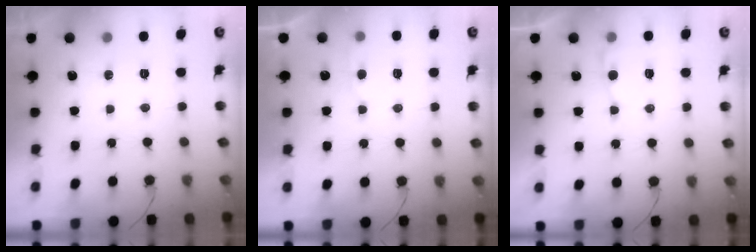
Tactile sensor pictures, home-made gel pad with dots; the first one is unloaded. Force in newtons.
{"total": 2.7, "press": 2.7, "slide": 0.3}
{"total": 3.6, "press": 3.5, "slide": 0.4}